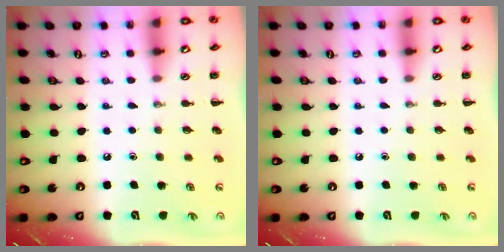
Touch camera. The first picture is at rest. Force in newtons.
{"total": 0.0}